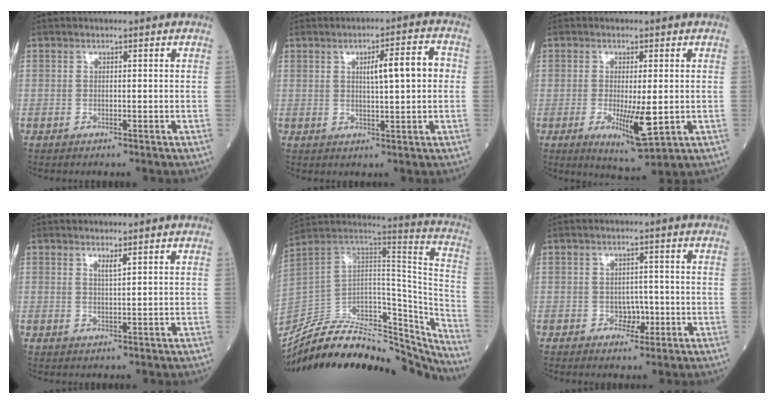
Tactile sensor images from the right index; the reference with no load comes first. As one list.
[{"total": 6.5, "force": [1.0, 0.8, 6.4], "torque": [-0.101, 0.015, 0.017]}, {"total": 6.8, "force": [-1.2, 1.3, 6.5], "torque": [-0.107, -0.015, -0.015]}, {"total": 1.4, "force": [0.9, -0.1, 1.0], "torque": [-0.019, -0.007, 0.017]}, {"total": 31.7, "force": [-28.1, 7.1, 12.8], "torque": [-0.173, 0.007, -0.411]}, {"total": 2.8, "force": [-0.9, 1.9, 1.8], "torque": [-0.017, 0.006, -0.010]}]